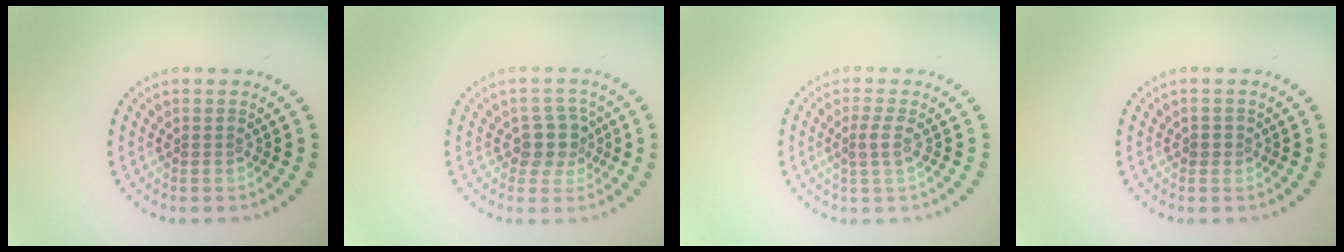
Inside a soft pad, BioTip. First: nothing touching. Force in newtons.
{"total": 2.8, "press": 2.5, "slide": 1.3}
{"total": 1.6, "press": 1.2, "slide": 1.0}
{"total": 0.9, "press": 0.7, "slide": 0.6}